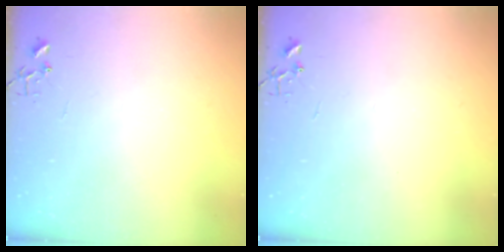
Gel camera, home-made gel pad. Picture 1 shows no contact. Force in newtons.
{"total": 0.0}